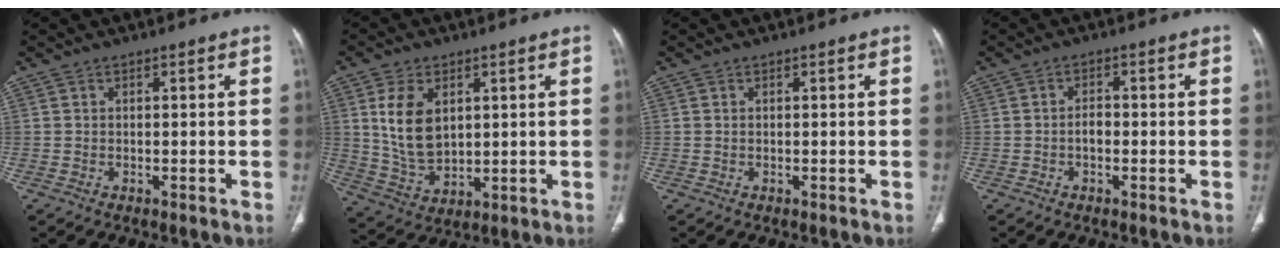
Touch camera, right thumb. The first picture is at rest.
{"total": 10.8, "force": [3.0, 6.9, 7.7], "torque": [-0.132, -0.017, 0.073]}
{"total": 0.0}
{"total": 3.5, "force": [-1.3, 2.0, 2.7], "torque": [-0.041, 0.016, -0.026]}